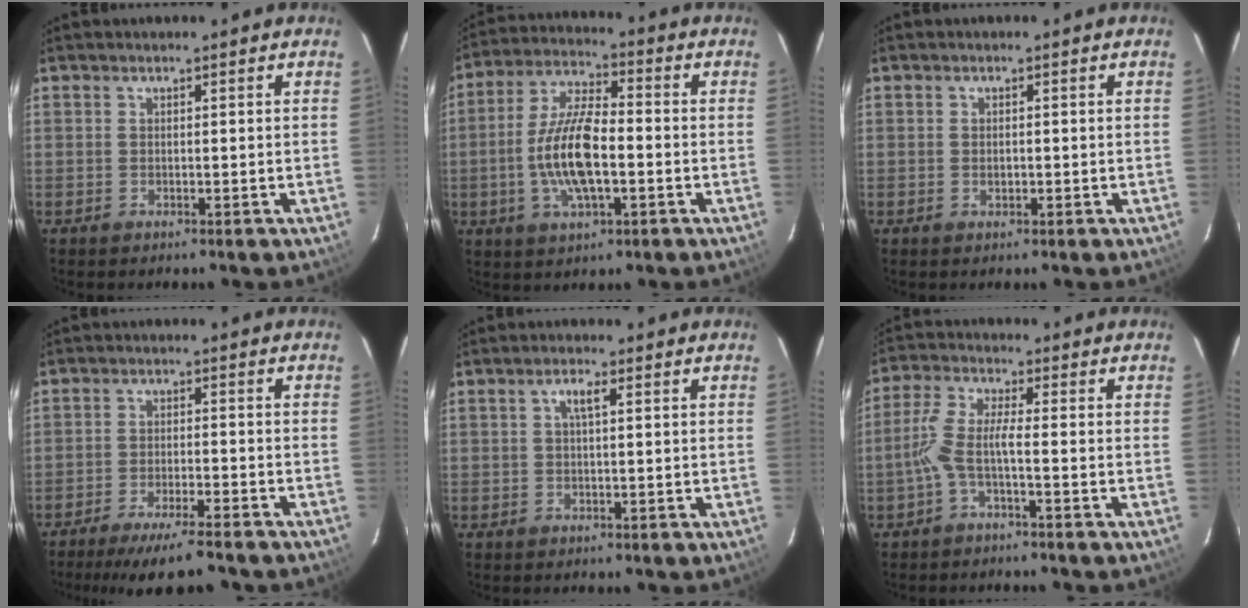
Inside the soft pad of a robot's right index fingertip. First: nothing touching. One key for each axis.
{"total": 12.8, "fx": -2.6, "fy": 4.6, "fz": 11.6, "tx": -0.239, "ty": 0.004, "tz": -0.051}
{"total": 0.8, "fx": -0.2, "fy": 0.6, "fz": 0.5, "tx": -0.009, "ty": 0.001, "tz": -0.002}
{"total": 11.1, "fx": -9.4, "fy": 1.5, "fz": 5.7, "tx": -0.118, "ty": -0.020, "tz": -0.144}
{"total": 2.1, "fx": 0.6, "fy": 0.5, "fz": 2.0, "tx": -0.040, "ty": 0.008, "tz": 0.010}
{"total": 5.2, "fx": -2.2, "fy": 0.4, "fz": 4.7, "tx": -0.115, "ty": 0.009, "tz": -0.044}